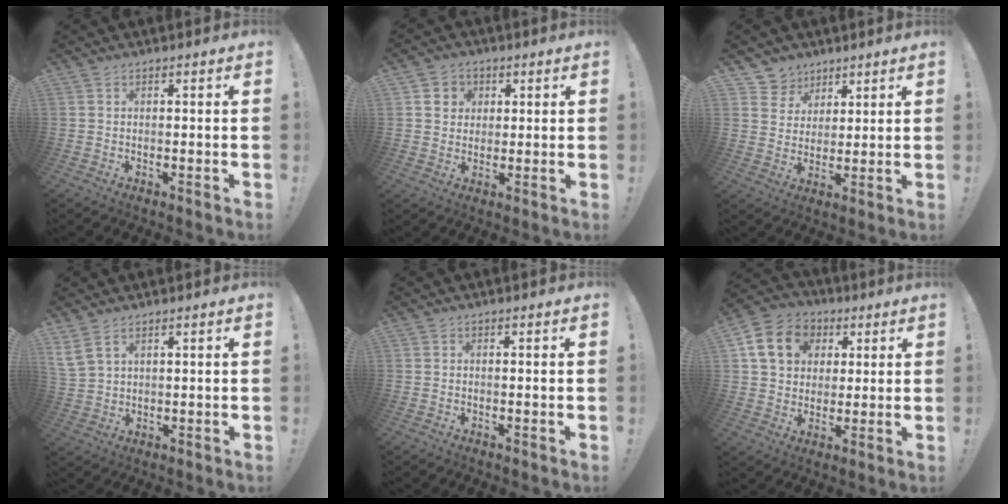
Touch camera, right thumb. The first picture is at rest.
{"total": 5.1, "force": [1.3, 4.8, 1.2], "torque": [-0.013, -0.002, 0.025]}
{"total": 6.9, "force": [4.4, 5.3, 0.2], "torque": [-0.007, -0.040, 0.088]}
{"total": 6.0, "force": [3.8, 3.3, 3.3], "torque": [-0.069, -0.014, 0.076]}
{"total": 0.0}
{"total": 14.2, "force": [4.8, 11.5, 6.7], "torque": [-0.092, -0.003, 0.098]}